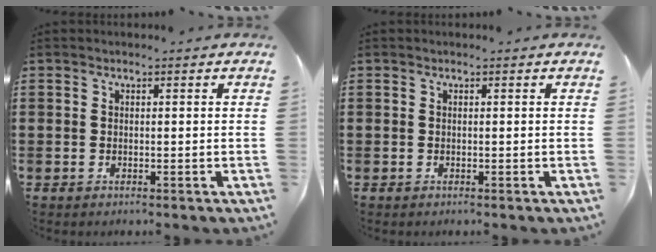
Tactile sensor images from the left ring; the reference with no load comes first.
{"total": 0.0}